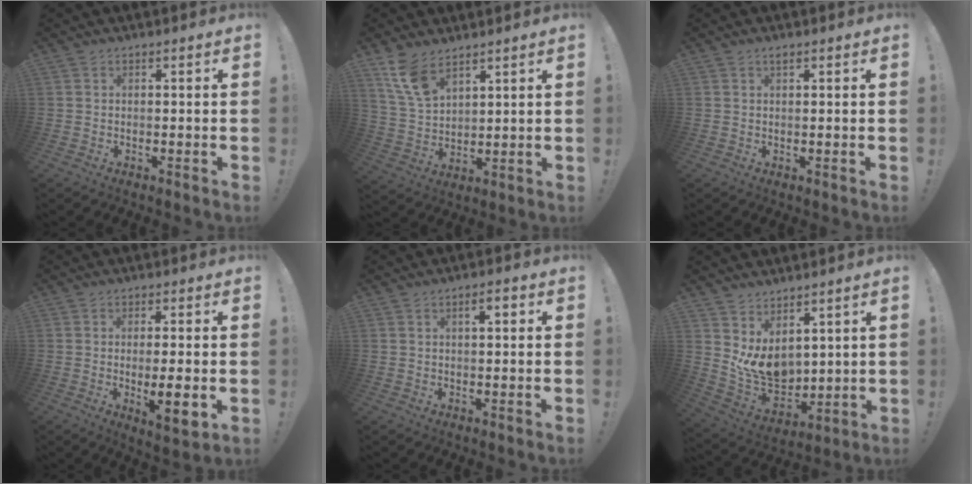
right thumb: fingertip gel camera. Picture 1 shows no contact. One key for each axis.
{"total": 10.0, "fx": 7.1, "fy": 4.7, "fz": 5.2, "tx": -0.095, "ty": -0.038, "tz": 0.140}
{"total": 0.8, "fx": 0.6, "fy": 0.0, "fz": 0.6, "tx": -0.011, "ty": 0.000, "tz": 0.011}
{"total": 8.3, "fx": -1.1, "fy": 1.7, "fz": 8.1, "tx": -0.124, "ty": -0.011, "tz": -0.017}
{"total": 3.2, "fx": 1.2, "fy": 0.9, "fz": 2.8, "tx": -0.035, "ty": -0.004, "tz": 0.012}
{"total": 10.6, "fx": 3.2, "fy": 7.8, "fz": 6.5, "tx": -0.129, "ty": -0.040, "tz": 0.072}